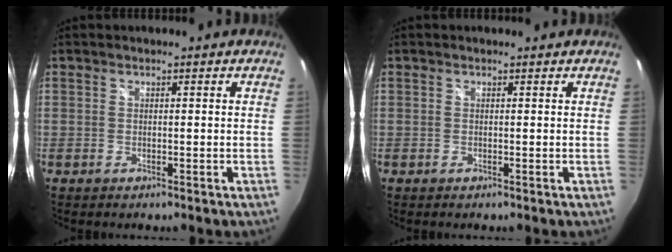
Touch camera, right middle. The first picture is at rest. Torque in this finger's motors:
{"motor_torque": [1.22, -0.92, 0.00, -0.01]}